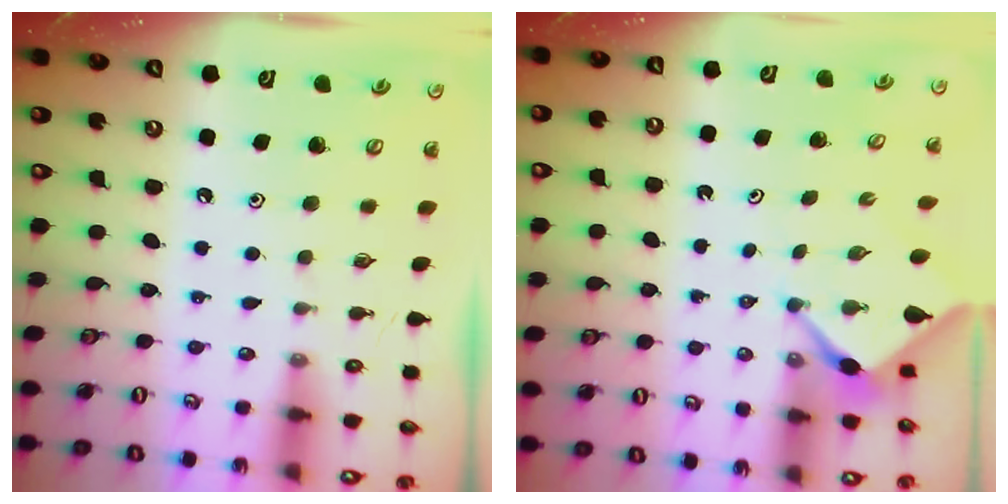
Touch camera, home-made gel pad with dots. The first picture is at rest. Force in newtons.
{"total": 2.2, "press": 2.2, "slide": 0.3}